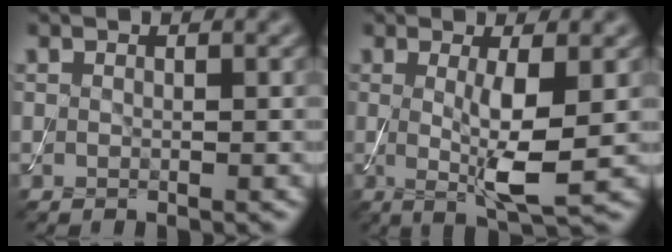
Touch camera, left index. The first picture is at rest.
{"total": 4.8, "force": [0.0, 0.8, 4.7], "torque": [-0.088, -0.014, 0.004]}